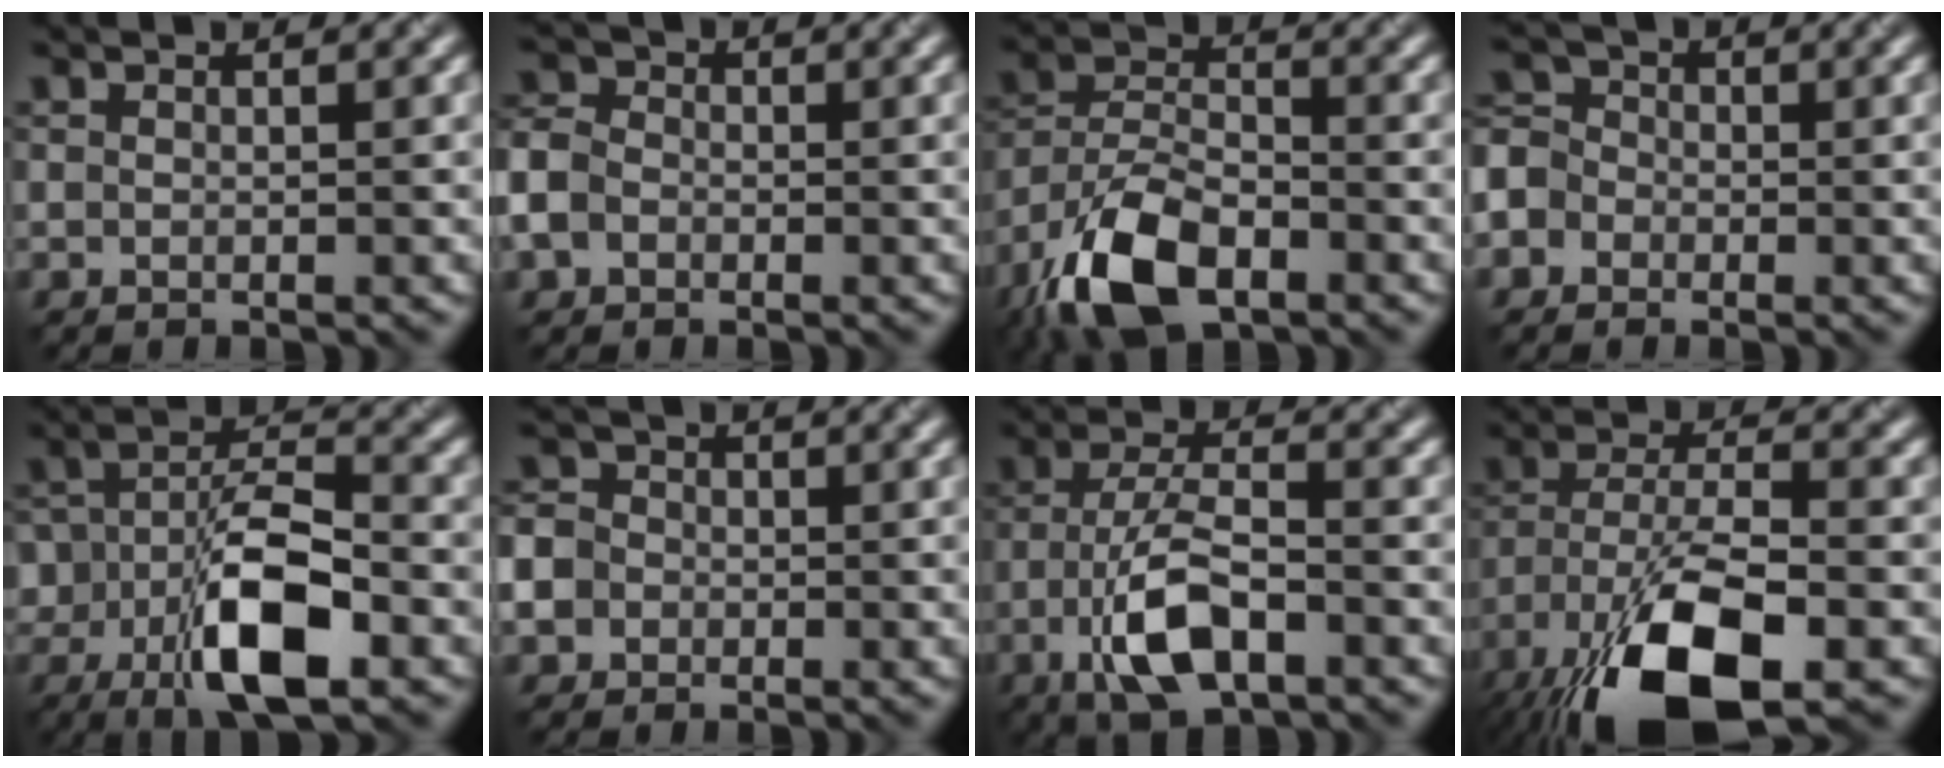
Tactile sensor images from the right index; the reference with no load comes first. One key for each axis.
{"total": 4.5, "fx": -1.4, "fy": 3.6, "fz": 2.3, "tx": -0.053, "ty": 0.000, "tz": -0.038}
{"total": 9.5, "fx": -5.7, "fy": 4.3, "fz": 6.3, "tx": -0.126, "ty": -0.005, "tz": -0.118}
{"total": 5.4, "fx": -2.4, "fy": 4.5, "fz": 1.7, "tx": -0.035, "ty": 0.007, "tz": -0.061}
{"total": 9.6, "fx": -3.5, "fy": 4.6, "fz": 7.6, "tx": -0.137, "ty": 0.002, "tz": -0.066}
{"total": 8.0, "fx": -2.9, "fy": 7.0, "fz": 2.6, "tx": -0.067, "ty": -0.006, "tz": -0.088}
{"total": 6.9, "fx": -2.7, "fy": 2.8, "fz": 5.7, "tx": -0.116, "ty": 0.000, "tz": -0.055}
{"total": 14.0, "fx": -7.9, "fy": 5.3, "fz": 10.4, "tx": -0.212, "ty": -0.022, "tz": -0.139}